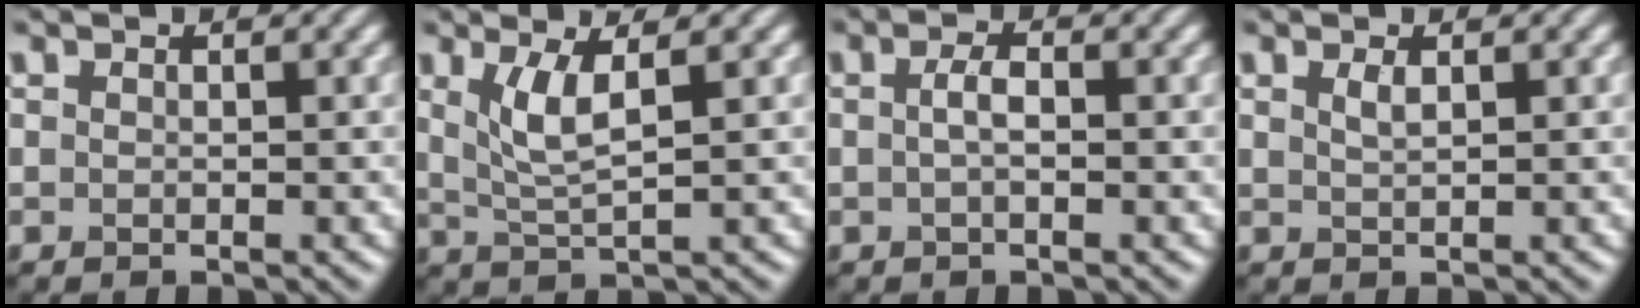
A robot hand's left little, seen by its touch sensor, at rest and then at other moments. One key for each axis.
{"total": 3.4, "fx": 1.2, "fy": 0.8, "fz": 3.1, "tx": -0.069, "ty": -0.005, "tz": 0.028}
{"total": 1.6, "fx": -0.1, "fy": 0.5, "fz": 1.5, "tx": -0.033, "ty": 0.003, "tz": -0.003}
{"total": 1.1, "fx": 0.6, "fy": 0.3, "fz": 0.9, "tx": -0.019, "ty": 0.002, "tz": 0.011}